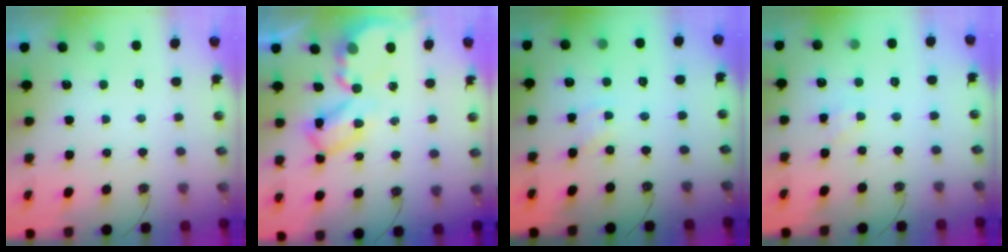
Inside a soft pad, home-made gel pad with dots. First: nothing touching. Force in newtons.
{"total": 7.5, "press": 7.5, "slide": 0.6}
{"total": 1.5, "press": 1.5, "slide": 0.3}
{"total": 1.4, "press": 1.4, "slide": 0.2}